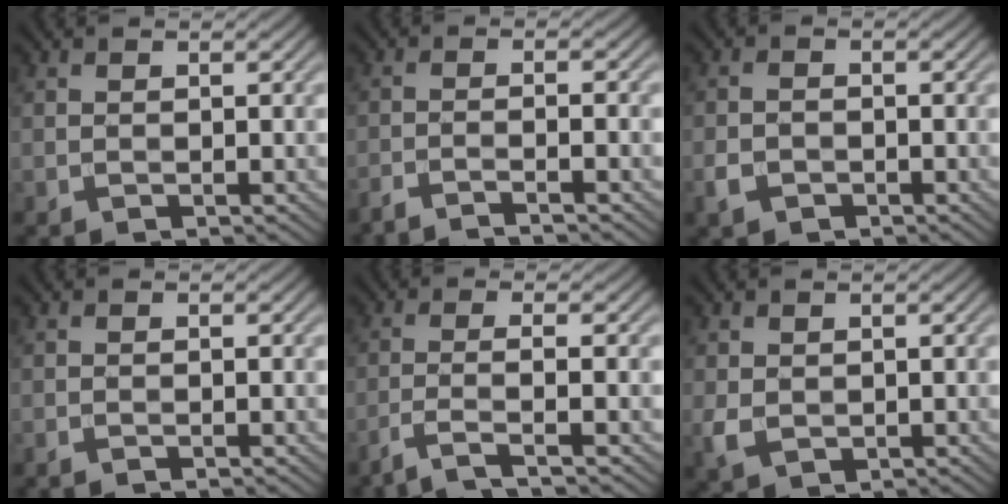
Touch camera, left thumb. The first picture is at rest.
{"total": 3.4, "force": [-2.5, 0.2, 2.2], "torque": [-0.026, 0.002, -0.063]}
{"total": 2.4, "force": [-1.4, 1.7, 1.2], "torque": [-0.025, -0.003, -0.032]}
{"total": 0.6, "force": [-0.5, 0.0, 0.3], "torque": [-0.005, 0.000, -0.011]}
{"total": 3.8, "force": [-2.3, 0.4, 3.0], "torque": [-0.045, 0.008, -0.067]}
{"total": 2.5, "force": [0.1, 2.0, 1.5], "torque": [-0.038, -0.004, 0.005]}